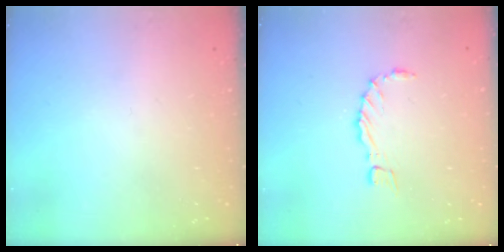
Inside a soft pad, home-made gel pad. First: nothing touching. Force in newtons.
{"total": 2.7, "press": 2.7, "slide": 0.1}